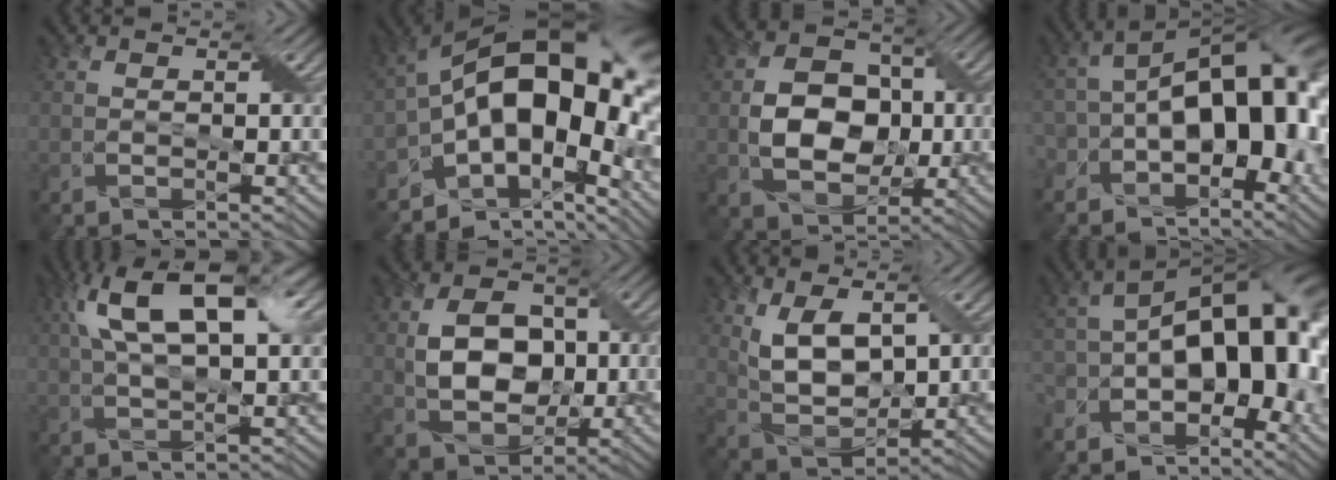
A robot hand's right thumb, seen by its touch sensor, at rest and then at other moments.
{"total": 17.5, "force": [-1.8, 10.2, 14.0], "torque": [-0.225, -0.007, -0.030]}
{"total": 8.8, "force": [-0.3, 6.6, 5.8], "torque": [-0.120, 0.004, -0.011]}
{"total": 16.3, "force": [-3.0, 8.4, 13.7], "torque": [-0.183, -0.004, -0.049]}
{"total": 13.3, "force": [5.6, 4.6, 11.2], "torque": [-0.212, 0.019, 0.089]}
{"total": 8.1, "force": [0.4, 5.8, 5.6], "torque": [-0.115, 0.007, 0.005]}
{"total": 7.3, "force": [2.5, 3.9, 5.6], "torque": [-0.118, -0.004, 0.048]}
{"total": 16.1, "force": [-4.8, 7.3, 13.5], "torque": [-0.201, -0.003, -0.080]}